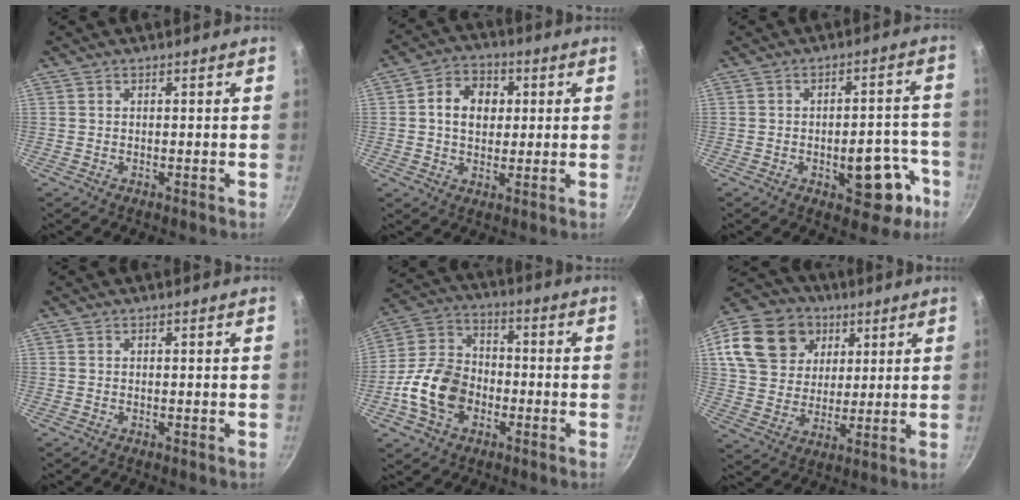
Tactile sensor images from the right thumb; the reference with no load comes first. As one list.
[{"total": 8.6, "force": [1.4, 6.7, 5.1], "torque": [-0.060, 0.007, 0.012]}, {"total": 11.7, "force": [-4.8, 5.9, 8.8], "torque": [-0.054, 0.042, -0.056]}, {"total": 0.0}, {"total": 14.2, "force": [-4.3, 10.3, 8.7], "torque": [-0.141, 0.034, -0.093]}, {"total": 20.0, "force": [8.3, 15.6, 9.2], "torque": [-0.172, 0.008, 0.153]}]